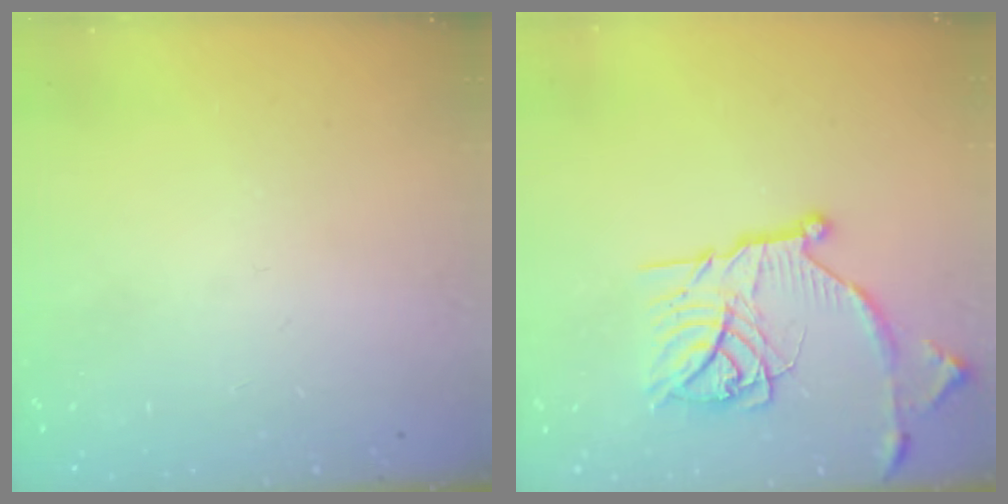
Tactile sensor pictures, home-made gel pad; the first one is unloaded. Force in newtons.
{"total": 19.1, "press": 19.0, "slide": 1.7}